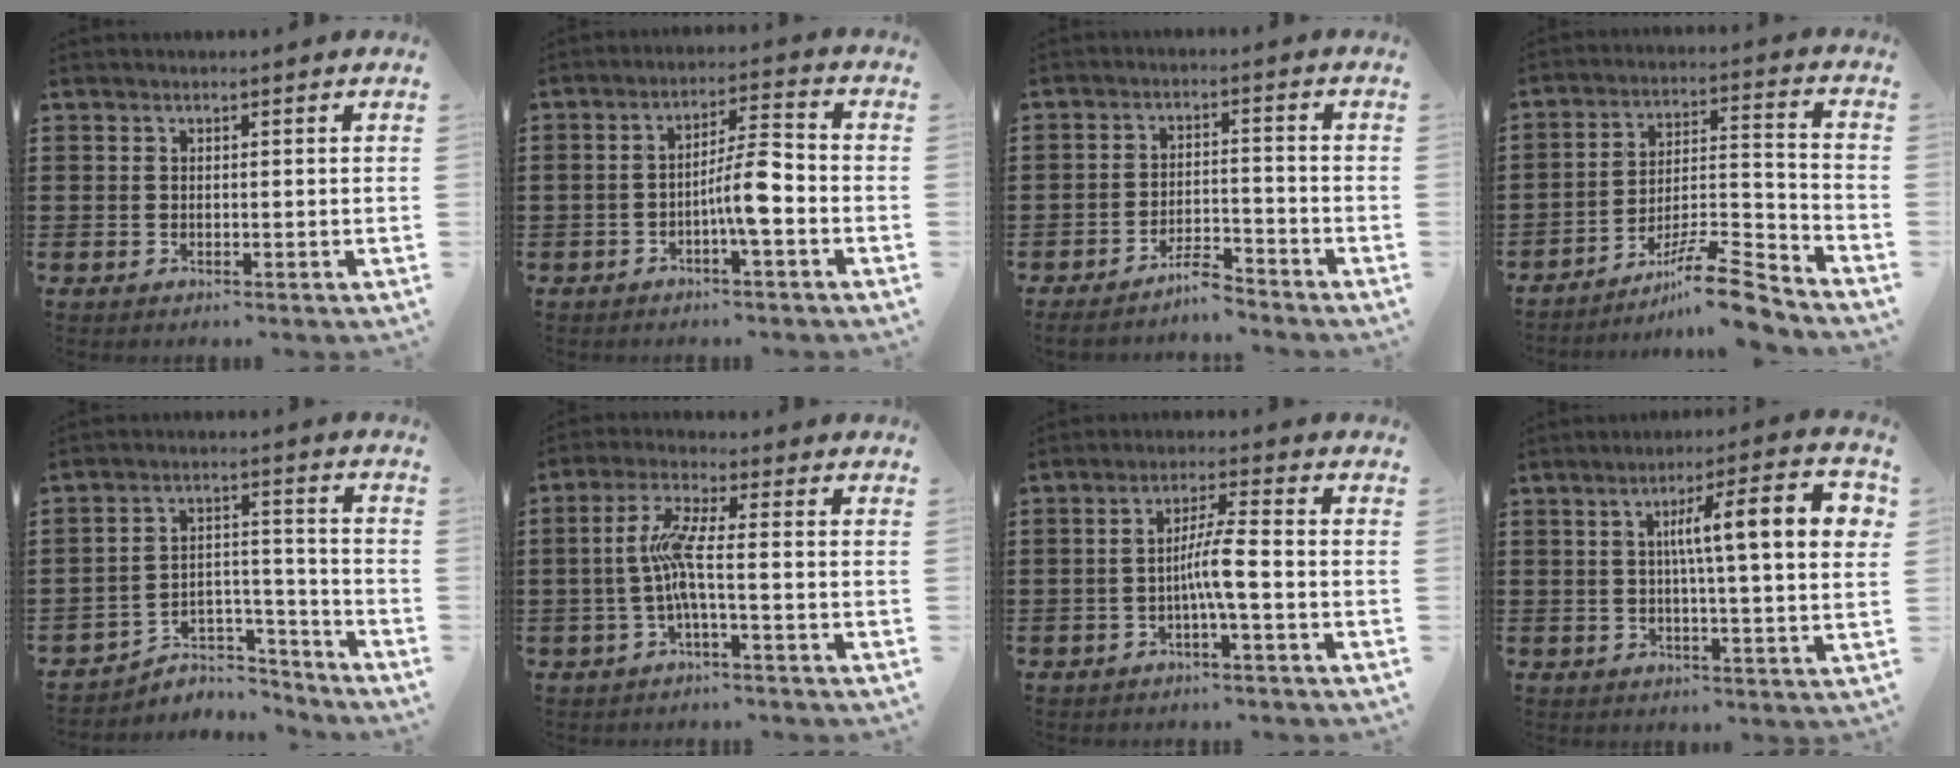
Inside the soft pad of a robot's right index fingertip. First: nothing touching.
{"total": 6.5, "force": [-2.3, 1.0, 6.0], "torque": [-0.104, 0.009, -0.044]}
{"total": 4.5, "force": [-4.2, 0.5, 1.4], "torque": [-0.032, 0.004, -0.082]}
{"total": 11.0, "force": [-9.0, 1.4, 6.2], "torque": [-0.084, 0.033, -0.167]}
{"total": 4.8, "force": [-4.1, 2.3, 1.1], "torque": [-0.024, 0.012, -0.082]}
{"total": 6.4, "force": [-1.1, 0.6, 6.2], "torque": [-0.142, -0.011, -0.033]}
{"total": 5.2, "force": [-1.5, 0.0, 5.0], "torque": [-0.098, -0.003, -0.034]}
{"total": 11.4, "force": [2.3, 1.5, 11.1], "torque": [-0.190, 0.004, 0.030]}